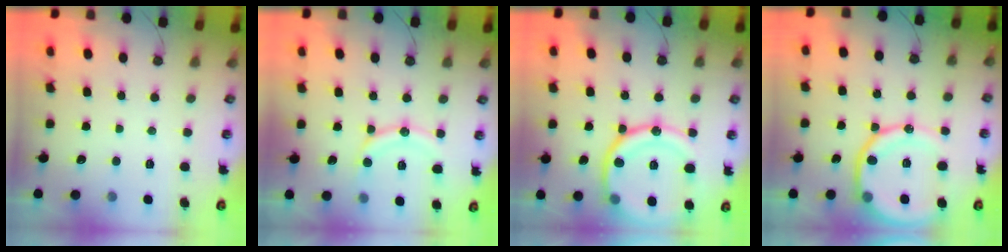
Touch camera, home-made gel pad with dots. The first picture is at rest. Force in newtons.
{"total": 12.2, "press": 12.2, "slide": 0.4}
{"total": 21.9, "press": 21.7, "slide": 2.5}
{"total": 16.8, "press": 16.7, "slide": 2.0}